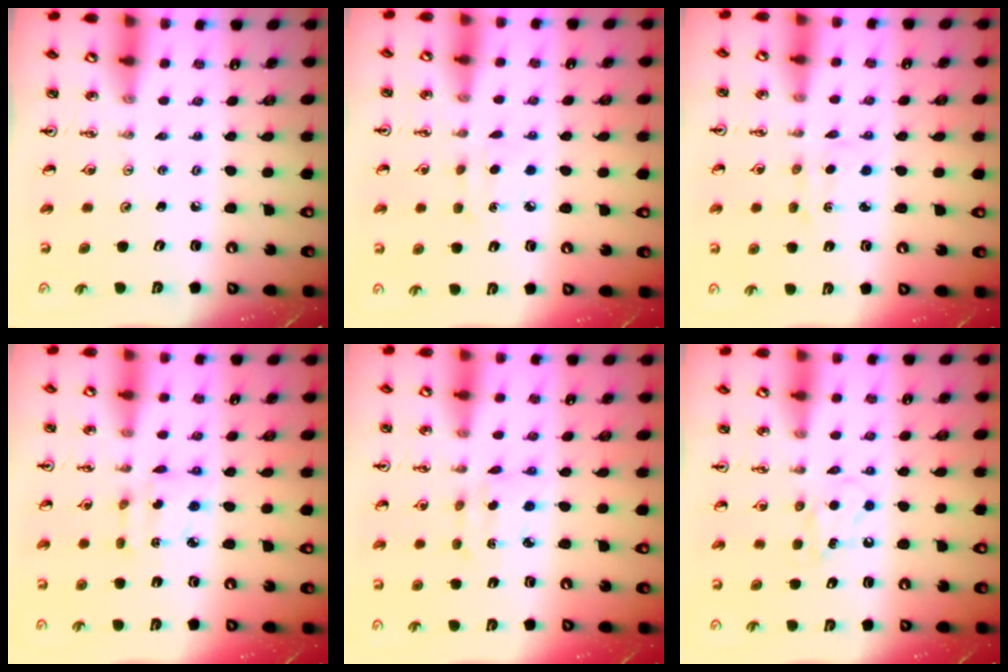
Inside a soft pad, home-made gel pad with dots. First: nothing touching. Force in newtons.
{"total": 5.7, "press": 5.7, "slide": 0.7}
{"total": 3.2, "press": 3.2, "slide": 0.4}
{"total": 3.7, "press": 3.7, "slide": 0.1}
{"total": 2.9, "press": 2.9, "slide": 0.6}
{"total": 5.0, "press": 4.9, "slide": 0.9}